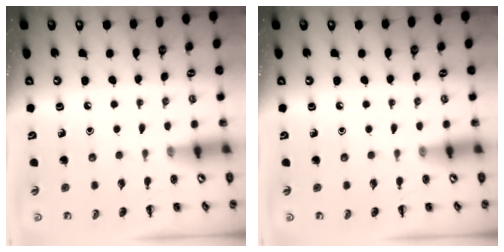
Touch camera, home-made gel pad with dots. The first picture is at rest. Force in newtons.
{"total": 0.0}